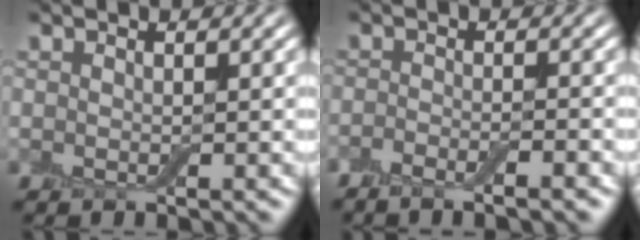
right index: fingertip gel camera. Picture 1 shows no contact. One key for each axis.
{"total": 3.1, "fx": -2.1, "fy": 0.5, "fz": 2.2, "tx": -0.038, "ty": 0.004, "tz": -0.040}